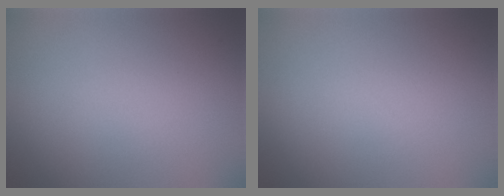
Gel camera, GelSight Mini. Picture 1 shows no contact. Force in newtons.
{"total": 0.0}